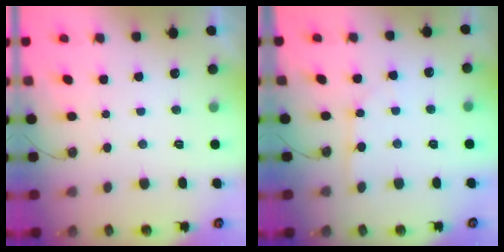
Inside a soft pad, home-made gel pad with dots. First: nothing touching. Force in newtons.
{"total": 2.2, "press": 2.2, "slide": 0.2}